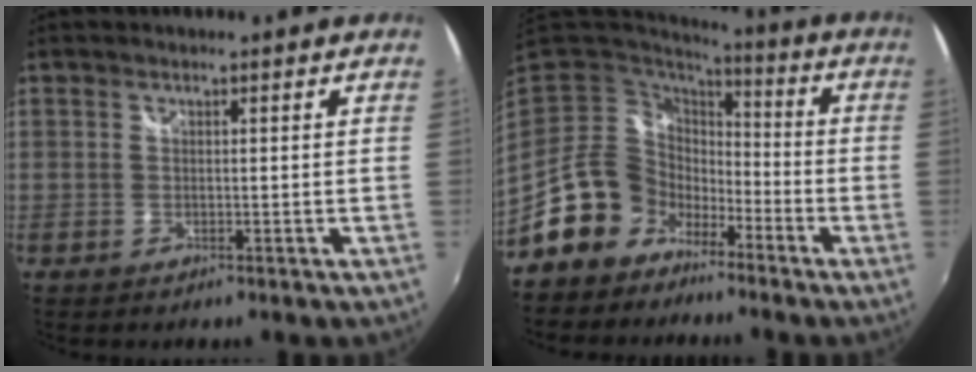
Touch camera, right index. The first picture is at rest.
{"total": 14.4, "force": [-9.6, 9.6, 4.7], "torque": [-0.094, 0.033, -0.166]}